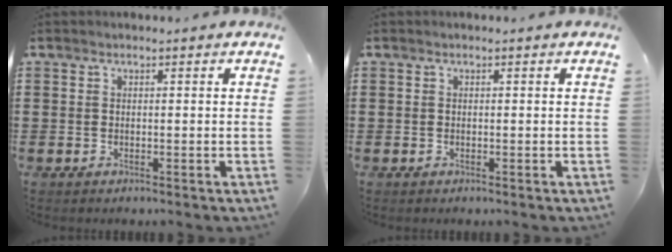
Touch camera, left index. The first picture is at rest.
{"total": 0.0}